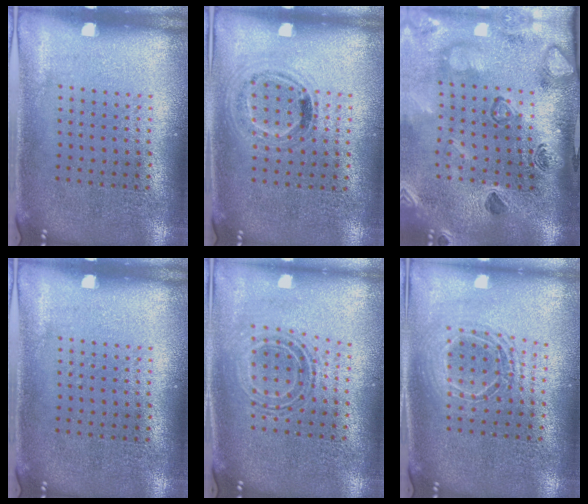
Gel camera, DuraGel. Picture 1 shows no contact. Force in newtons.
{"total": 1.0, "press": 1.0, "slide": 0.3}
{"total": 2.8, "press": 2.5, "slide": 1.3}
{"total": 0.0}
{"total": 0.7, "press": 0.6, "slide": 0.3}
{"total": 1.7, "press": 1.4, "slide": 0.9}